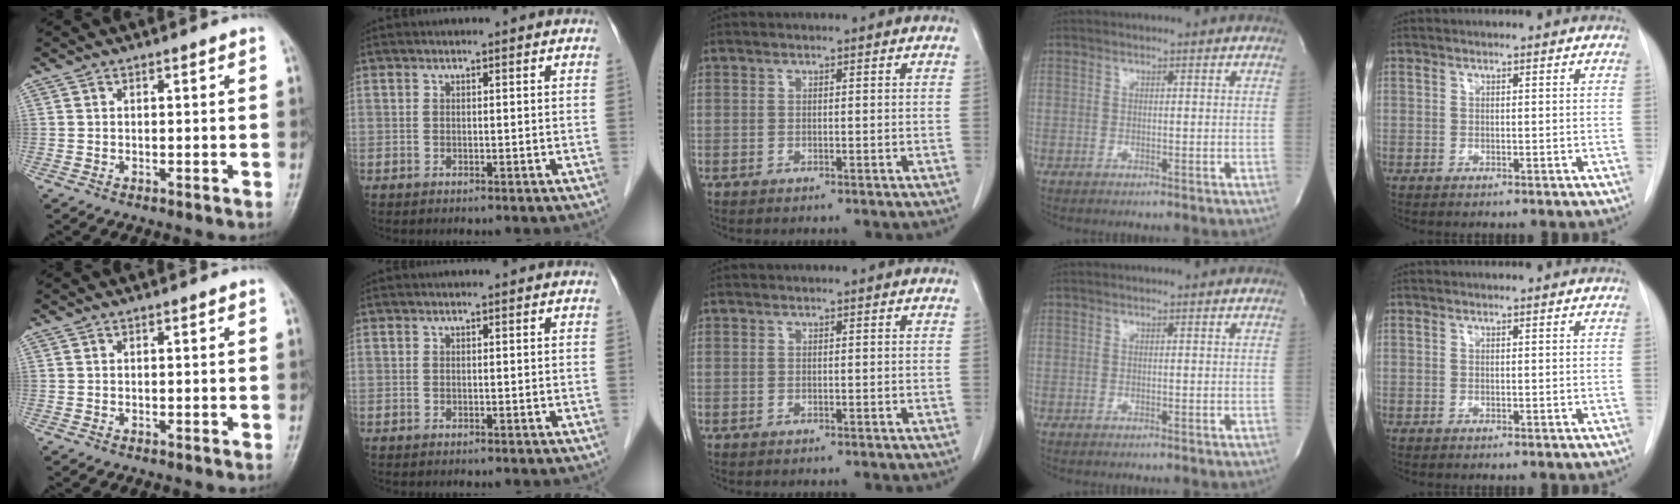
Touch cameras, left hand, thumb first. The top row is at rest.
{}